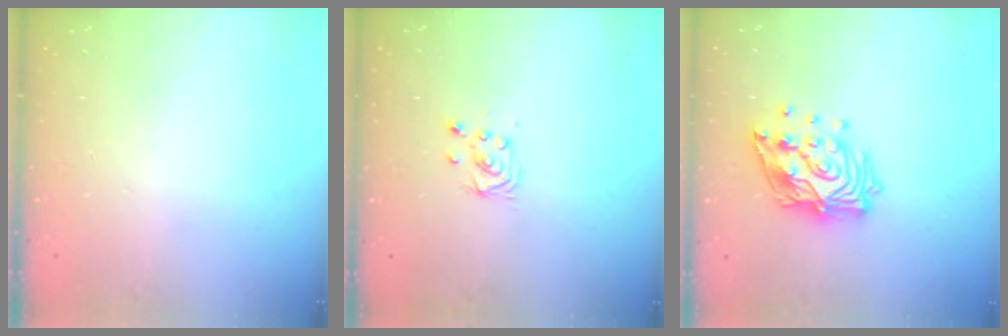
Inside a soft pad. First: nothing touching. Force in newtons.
{"total": 4.6, "press": 4.6, "slide": 0.5}
{"total": 17.9, "press": 17.8, "slide": 2.1}